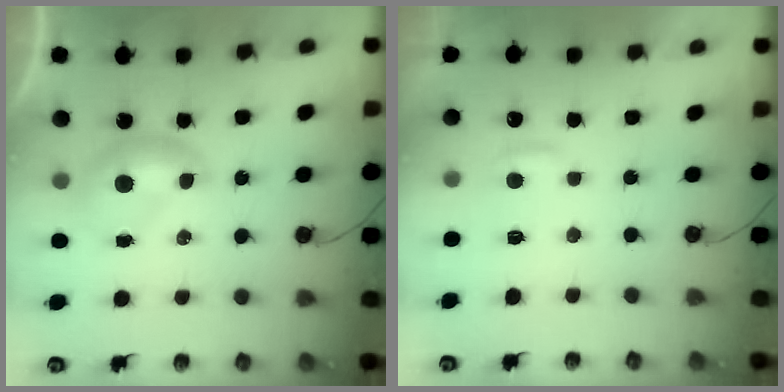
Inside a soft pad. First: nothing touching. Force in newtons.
{"total": 1.1, "press": 1.1, "slide": 0.4}